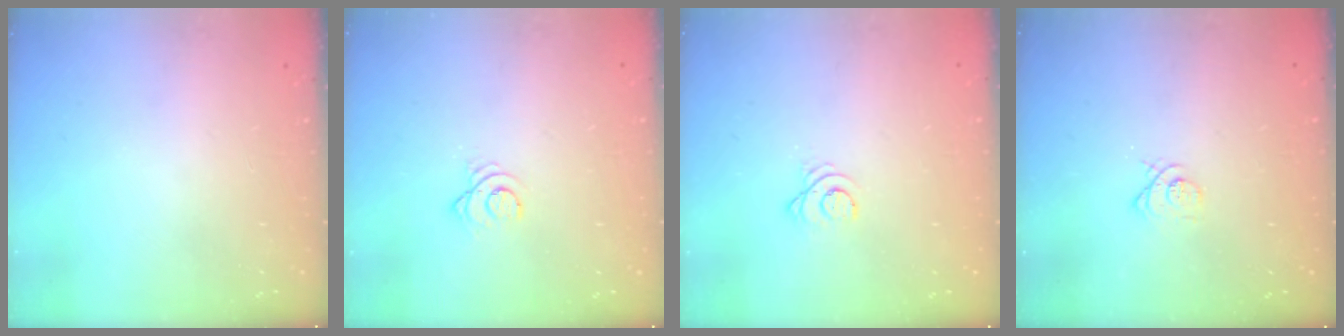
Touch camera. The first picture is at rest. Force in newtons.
{"total": 3.4, "press": 3.3, "slide": 0.4}
{"total": 2.7, "press": 2.7, "slide": 0.3}
{"total": 3.8, "press": 3.8, "slide": 0.0}